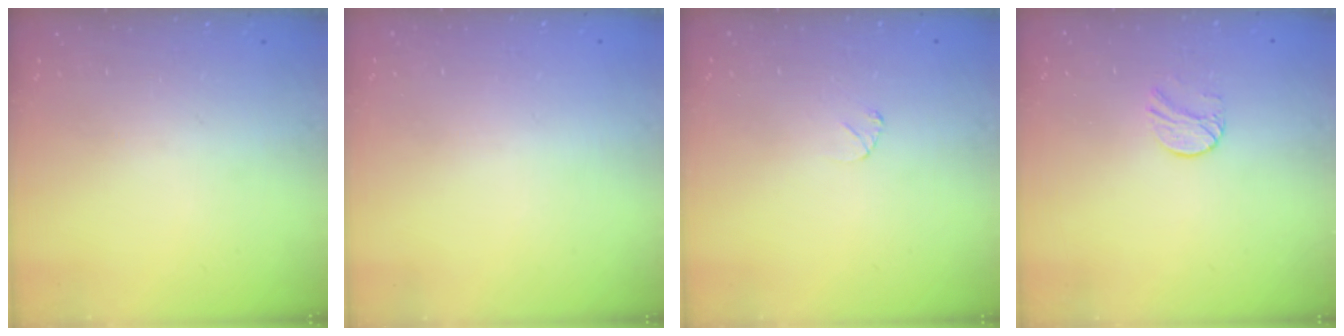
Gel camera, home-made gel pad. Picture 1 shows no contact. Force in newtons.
{"total": 0.5, "press": 0.5, "slide": 0.1}
{"total": 3.3, "press": 3.3, "slide": 0.3}
{"total": 6.6, "press": 6.6, "slide": 0.6}